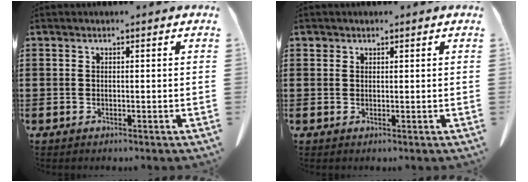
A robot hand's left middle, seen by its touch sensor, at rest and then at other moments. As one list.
[{"total": 0.6, "force": [0.5, 0.3, 0.1], "torque": [-0.004, 0.000, 0.011]}]